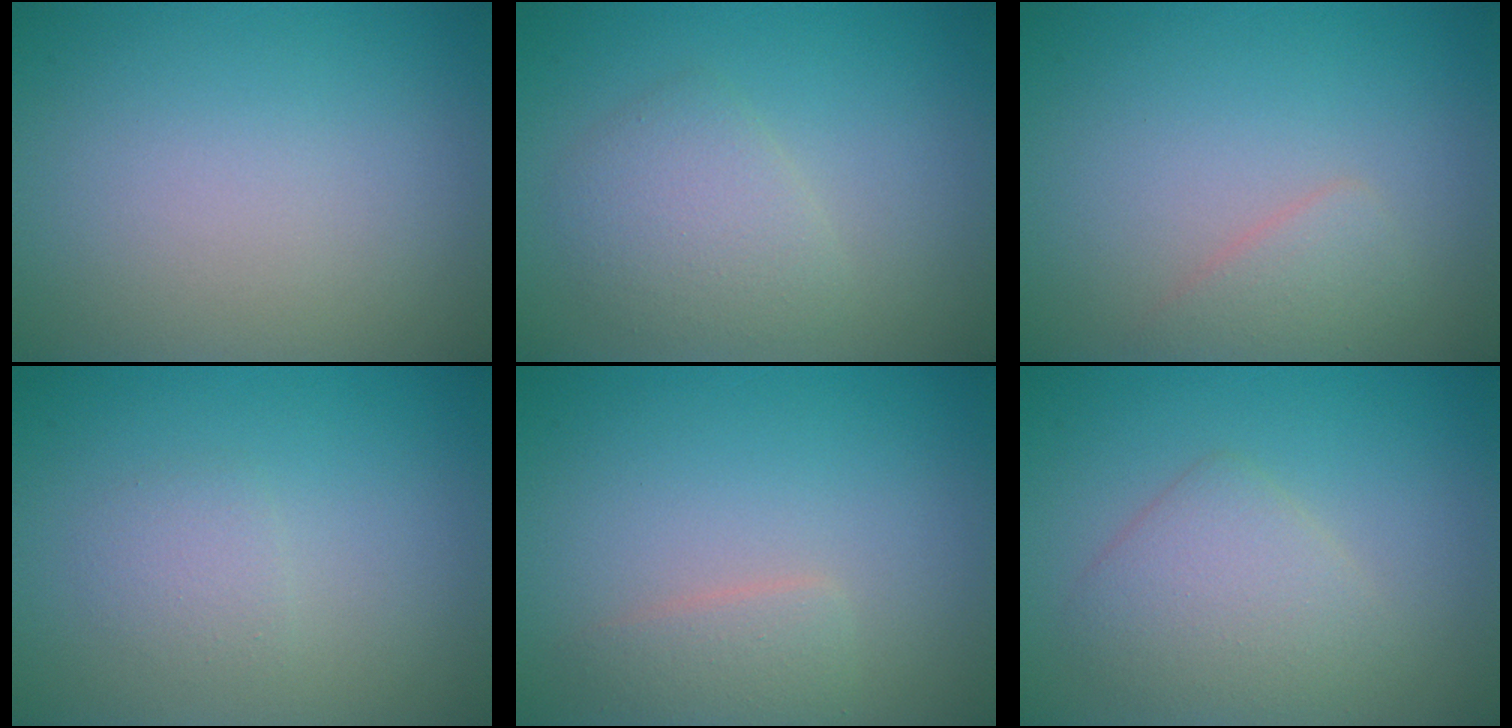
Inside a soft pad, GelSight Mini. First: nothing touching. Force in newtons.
{"total": 2.9, "press": 2.9, "slide": 0.0}
{"total": 1.7, "press": 1.7, "slide": 0.1}
{"total": 1.4, "press": 1.4, "slide": 0.0}
{"total": 1.8, "press": 1.8, "slide": 0.0}
{"total": 3.3, "press": 3.3, "slide": 0.2}